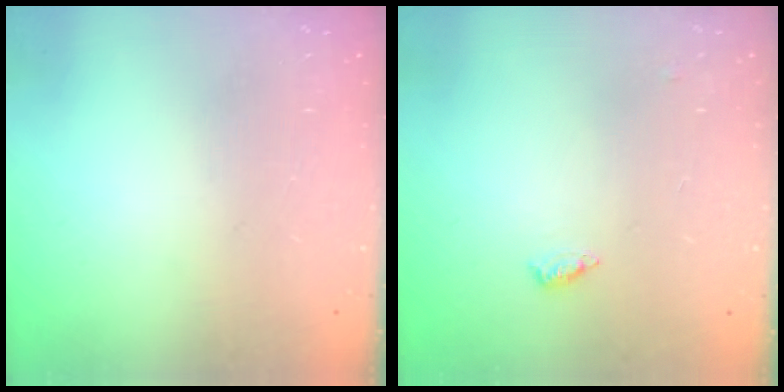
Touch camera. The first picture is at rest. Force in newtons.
{"total": 4.4, "press": 4.1, "slide": 1.4}